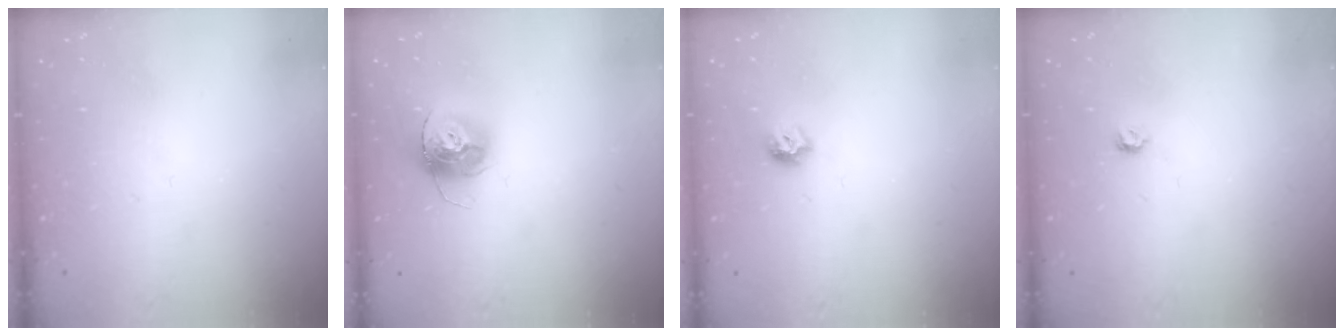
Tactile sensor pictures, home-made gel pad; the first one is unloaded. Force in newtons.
{"total": 13.0, "press": 12.9, "slide": 1.2}
{"total": 6.7, "press": 6.6, "slide": 0.9}
{"total": 3.8, "press": 3.7, "slide": 0.6}